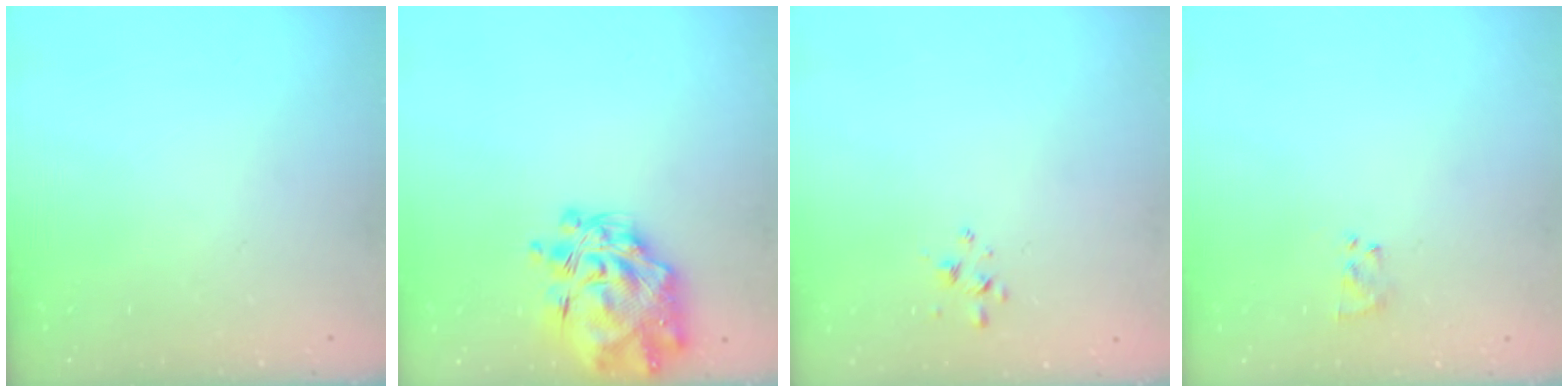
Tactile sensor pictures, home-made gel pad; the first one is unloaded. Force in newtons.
{"total": 12.0, "press": 11.2, "slide": 4.3}
{"total": 1.7, "press": 1.7, "slide": 0.3}
{"total": 2.6, "press": 2.3, "slide": 1.3}